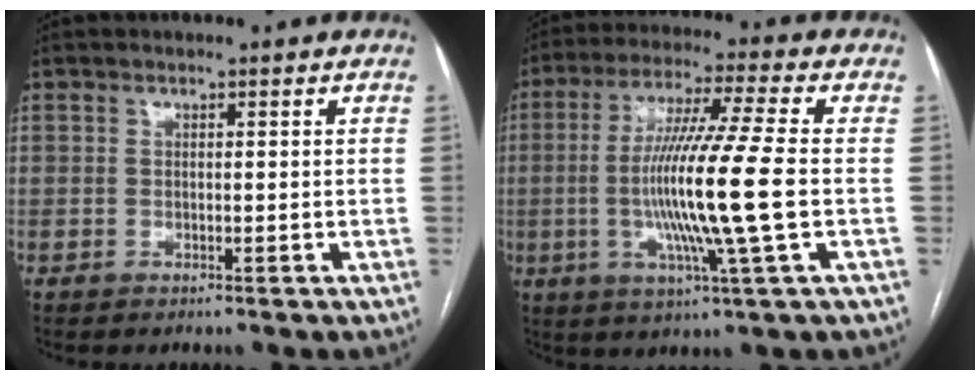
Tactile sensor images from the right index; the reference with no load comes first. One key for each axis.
{"total": 15.1, "fx": -1.8, "fy": -1.2, "fz": 14.9, "tx": -0.287, "ty": -0.013, "tz": -0.040}